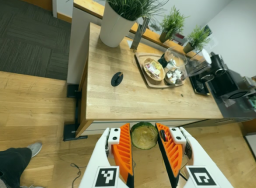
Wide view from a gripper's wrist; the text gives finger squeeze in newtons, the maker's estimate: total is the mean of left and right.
{"total": 6.2, "left": 5.9, "right": 6.5}